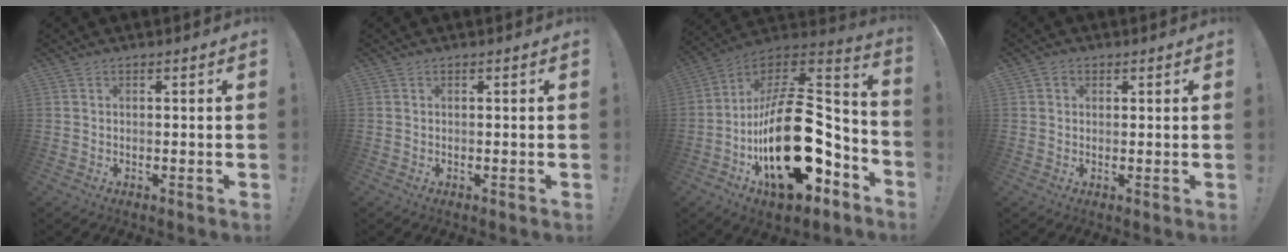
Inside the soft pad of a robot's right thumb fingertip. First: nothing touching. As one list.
[{"total": 0.0}, {"total": 33.3, "force": [-7.5, 18.0, 27.0], "torque": [-0.444, 0.035, -0.103]}, {"total": 1.4, "force": [0.5, 1.2, 0.5], "torque": [-0.002, 0.000, 0.008]}]